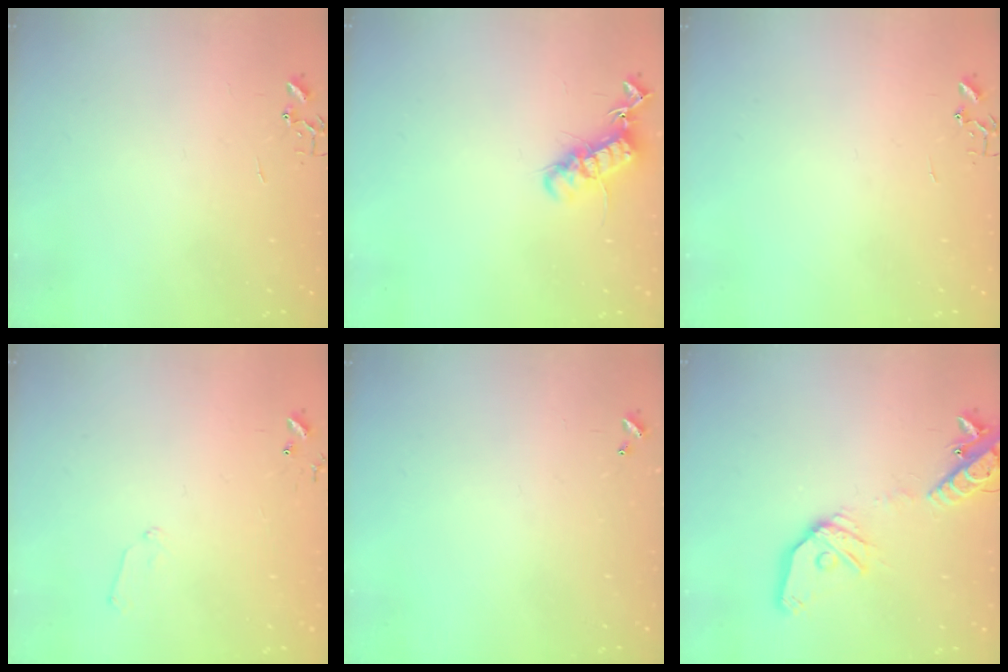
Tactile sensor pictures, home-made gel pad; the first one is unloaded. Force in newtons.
{"total": 13.3, "press": 13.3, "slide": 0.9}
{"total": 0.0}
{"total": 6.0, "press": 6.0, "slide": 0.6}
{"total": 0.0}
{"total": 17.4, "press": 17.1, "slide": 3.1}